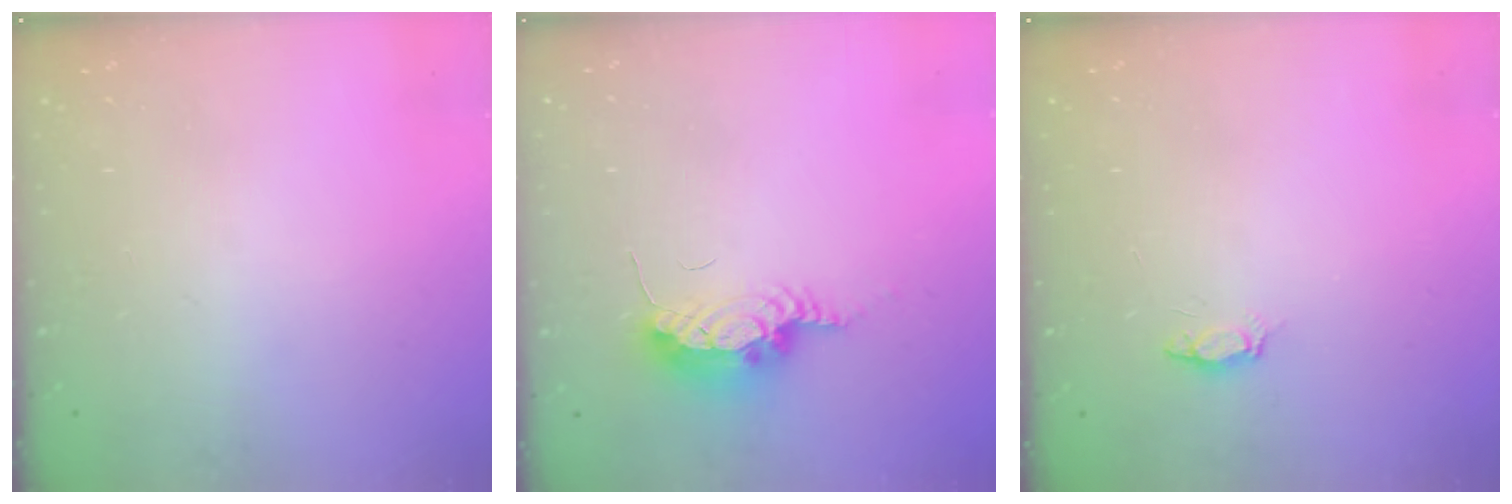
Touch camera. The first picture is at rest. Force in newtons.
{"total": 14.9, "press": 10.1, "slide": 11.0}
{"total": 3.4, "press": 3.3, "slide": 0.5}